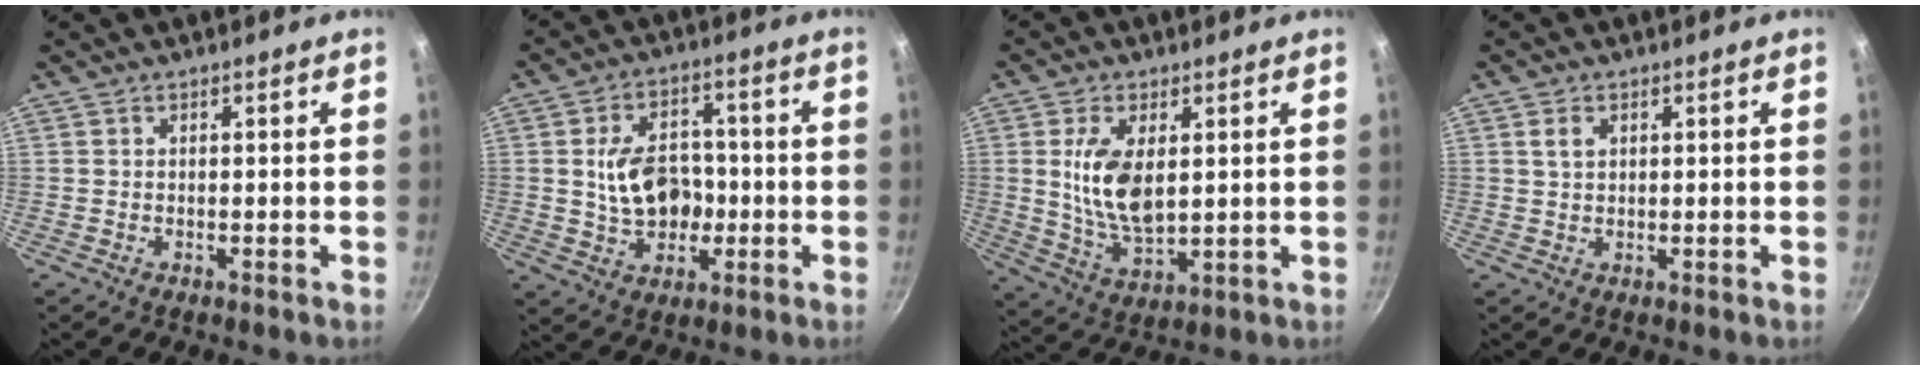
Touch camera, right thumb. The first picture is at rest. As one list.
[{"total": 11.6, "force": [-0.5, 8.5, 7.8], "torque": [-0.102, 0.016, -0.003]}, {"total": 11.2, "force": [2.1, 5.8, 9.4], "torque": [-0.174, -0.019, 0.049]}, {"total": 2.4, "force": [0.9, 1.7, 1.4], "torque": [-0.019, 0.000, 0.017]}]